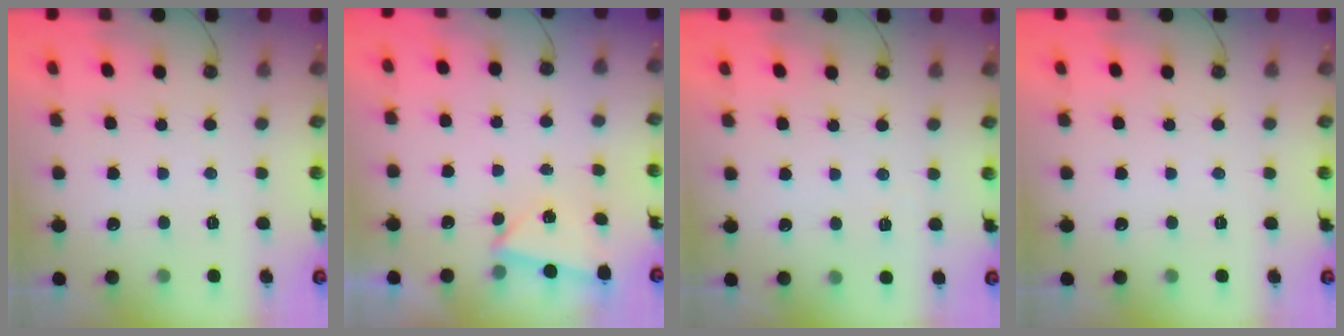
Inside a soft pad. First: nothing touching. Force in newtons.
{"total": 2.7, "press": 2.1, "slide": 1.8}
{"total": 1.6, "press": 1.5, "slide": 0.5}
{"total": 0.0}